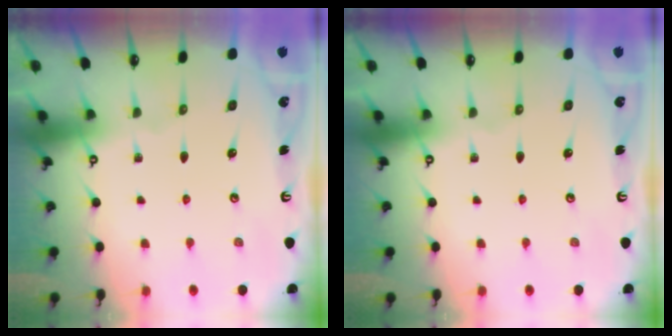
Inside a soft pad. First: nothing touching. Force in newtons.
{"total": 0.0}